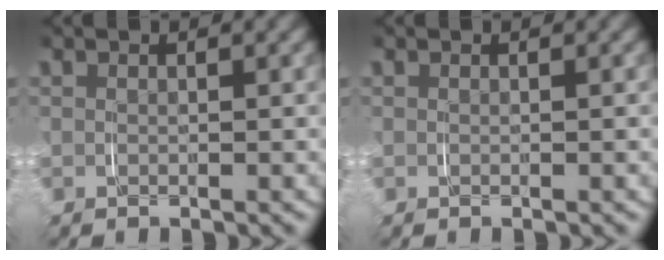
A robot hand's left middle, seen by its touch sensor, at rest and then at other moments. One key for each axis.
{"total": 0.0}